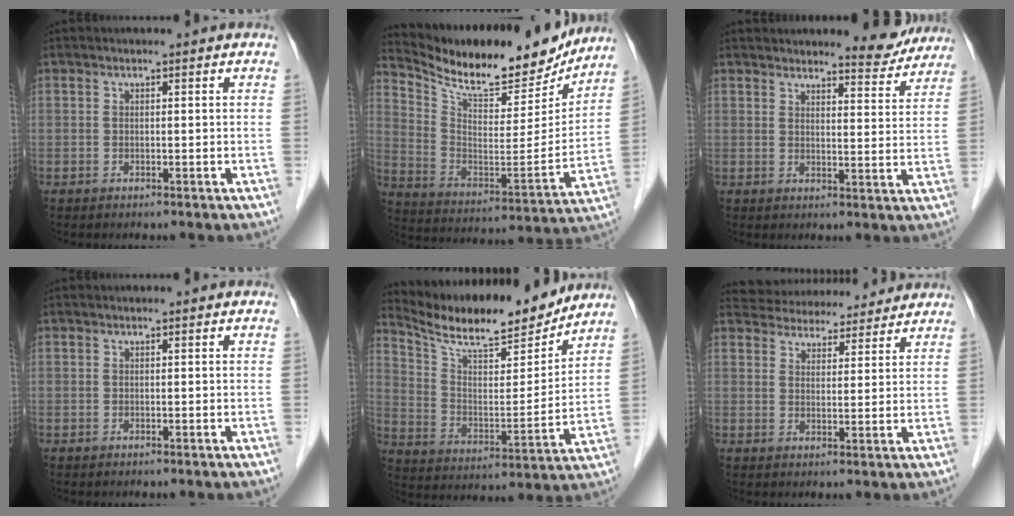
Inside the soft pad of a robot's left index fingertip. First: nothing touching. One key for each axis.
{"total": 21.0, "fx": 18.8, "fy": 5.2, "fz": 7.7, "tx": -0.143, "ty": -0.023, "tz": 0.291}
{"total": 6.8, "fx": 6.5, "fy": 1.4, "fz": 1.3, "tx": -0.010, "ty": -0.020, "tz": 0.073}
{"total": 0.0}
{"total": 16.8, "fx": 15.4, "fy": 2.6, "fz": 6.1, "tx": -0.116, "ty": -0.011, "tz": 0.254}
{"total": 12.5, "fx": 11.8, "fy": 3.3, "fz": 2.2, "tx": -0.028, "ty": 0.029, "tz": 0.161}